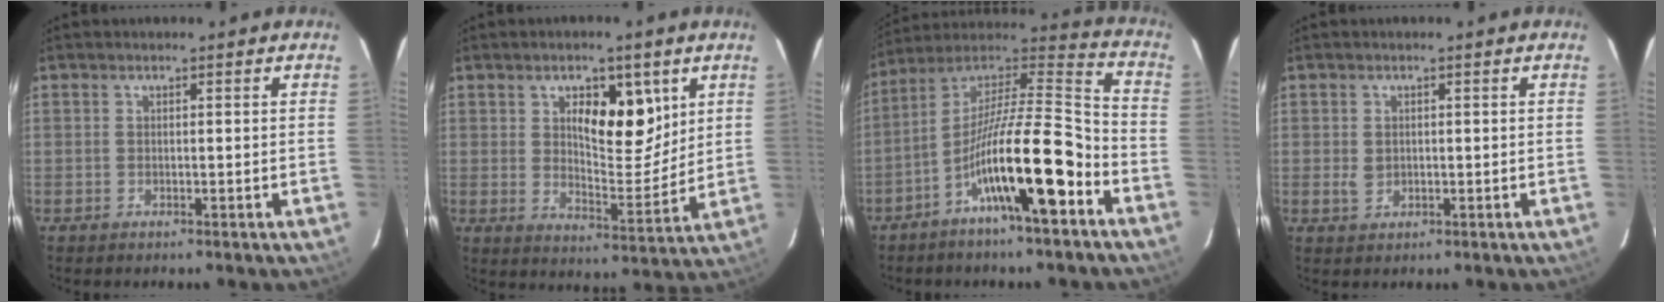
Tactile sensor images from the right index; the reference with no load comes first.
{"total": 10.2, "force": [4.1, 4.1, 8.3], "torque": [-0.124, -0.001, 0.071]}
{"total": 17.9, "force": [-7.9, 1.8, 15.9], "torque": [-0.278, 0.011, -0.134]}
{"total": 1.9, "force": [0.0, 1.5, 1.2], "torque": [-0.024, -0.002, 0.005]}